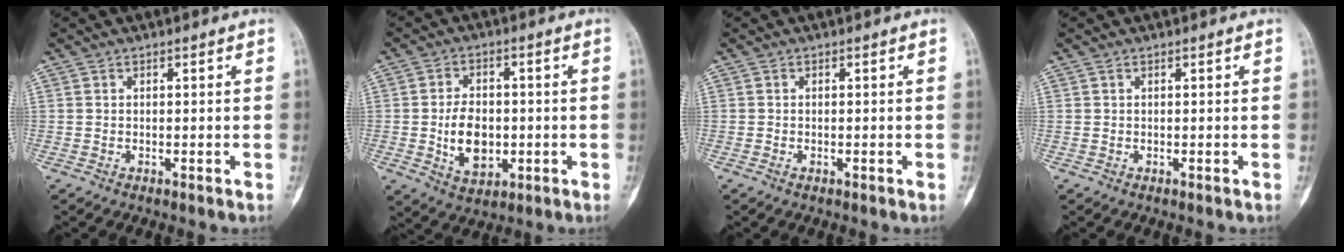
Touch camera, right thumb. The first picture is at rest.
{"total": 9.0, "force": [-1.2, 6.2, 6.5], "torque": [-0.089, 0.003, -0.012]}
{"total": 0.5, "force": [-0.2, 0.4, 0.3], "torque": [-0.008, 0.001, -0.003]}
{"total": 0.0}